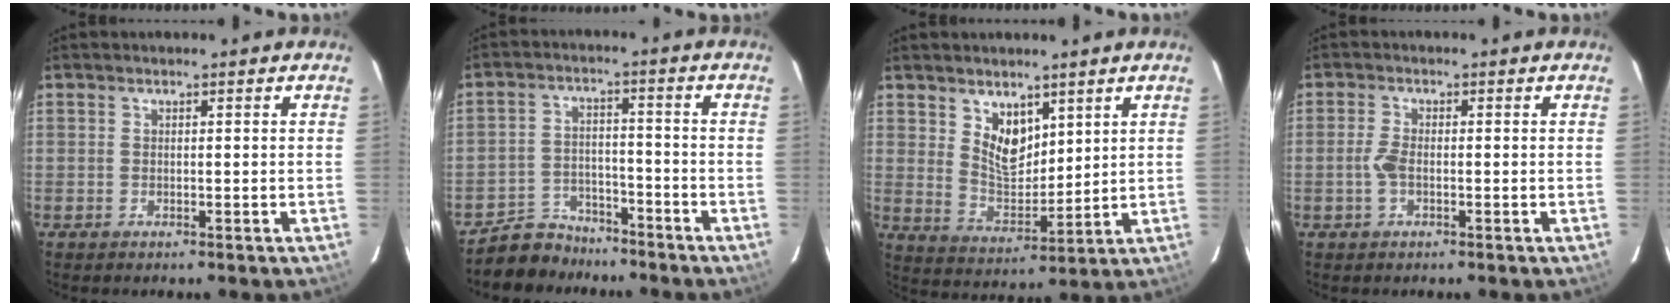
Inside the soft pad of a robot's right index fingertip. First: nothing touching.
{"total": 8.0, "force": [-6.9, 4.0, 0.6], "torque": [-0.036, 0.014, -0.112]}
{"total": 7.7, "force": [4.3, 4.5, 4.5], "torque": [-0.071, -0.002, 0.089]}
{"total": 2.9, "force": [-0.8, 1.4, 2.5], "torque": [-0.059, 0.002, -0.016]}